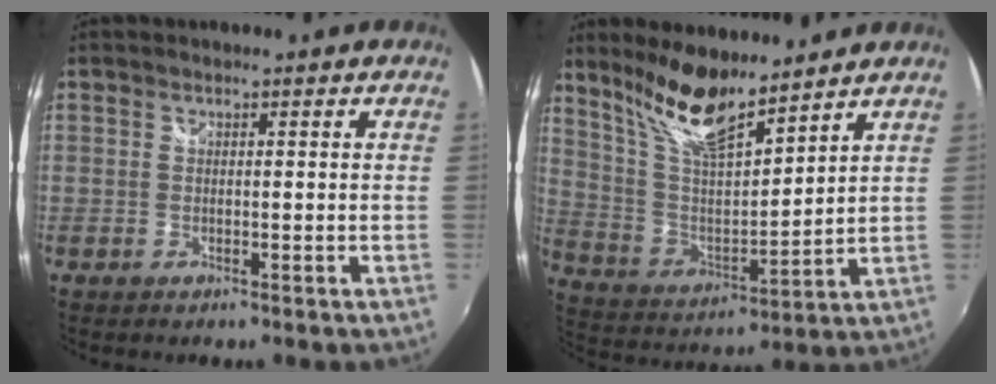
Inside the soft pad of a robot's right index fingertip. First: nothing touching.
{"total": 13.4, "force": [10.6, 2.8, 7.8], "torque": [-0.152, -0.005, 0.210]}